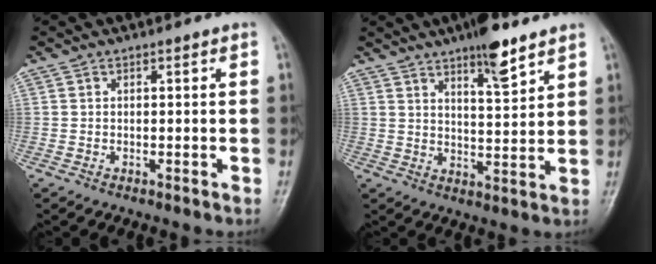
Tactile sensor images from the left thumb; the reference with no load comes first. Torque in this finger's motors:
{"motor_torque": [1.63, 0.13, 1.03, -0.58, 0.29]}